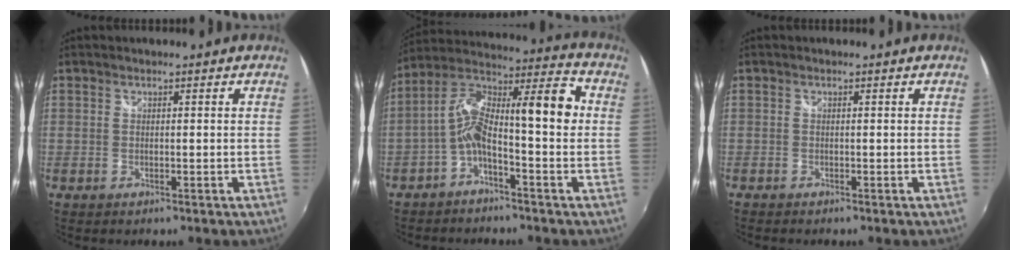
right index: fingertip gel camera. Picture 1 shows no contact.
{"total": 13.1, "force": [-1.4, 3.3, 12.6], "torque": [-0.224, 0.025, -0.036]}
{"total": 0.9, "force": [-0.8, 0.3, 0.1], "torque": [-0.007, -0.006, -0.016]}